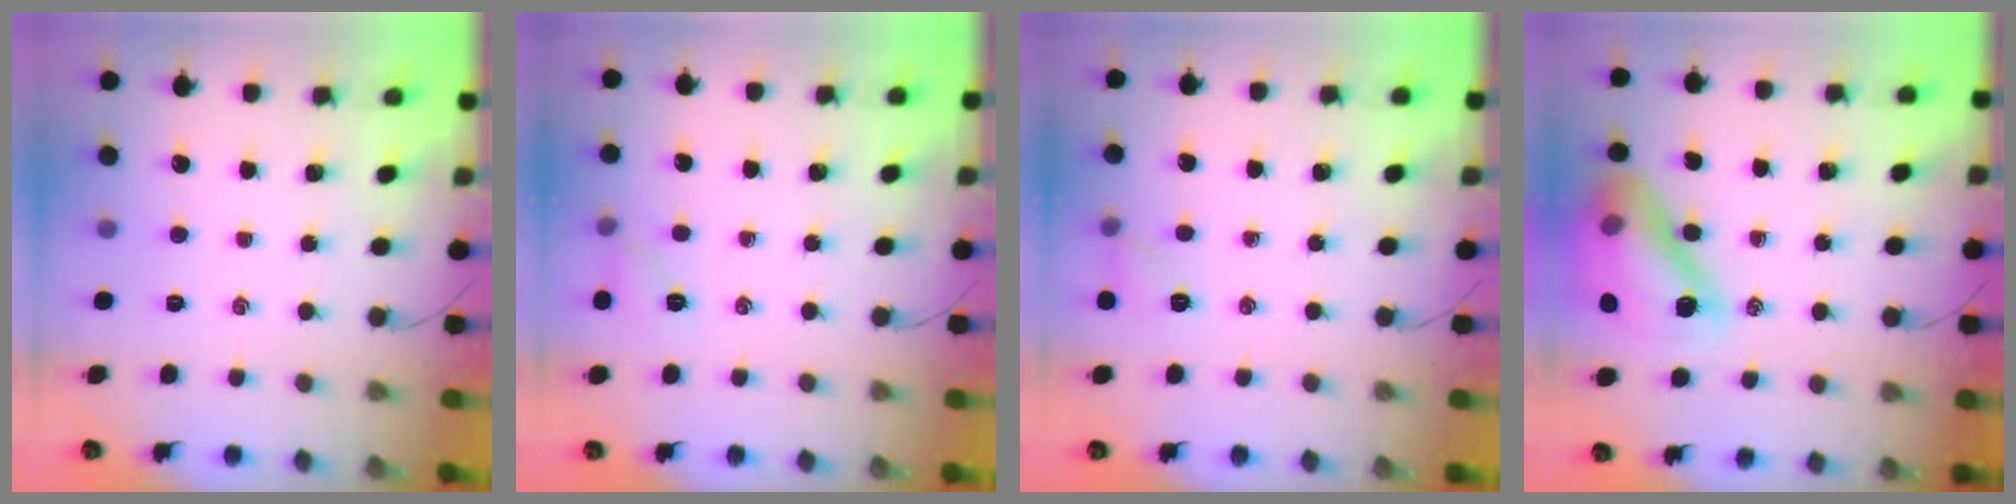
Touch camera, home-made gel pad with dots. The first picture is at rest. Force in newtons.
{"total": 5.6, "press": 5.5, "slide": 1.4}
{"total": 6.3, "press": 6.2, "slide": 1.0}
{"total": 17.7, "press": 17.7, "slide": 1.6}